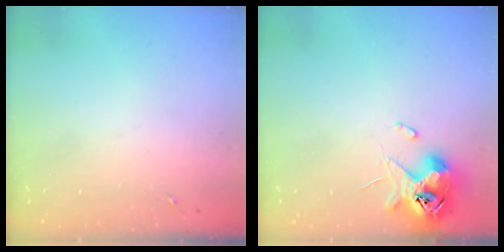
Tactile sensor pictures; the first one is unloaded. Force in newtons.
{"total": 11.8, "press": 11.6, "slide": 1.9}